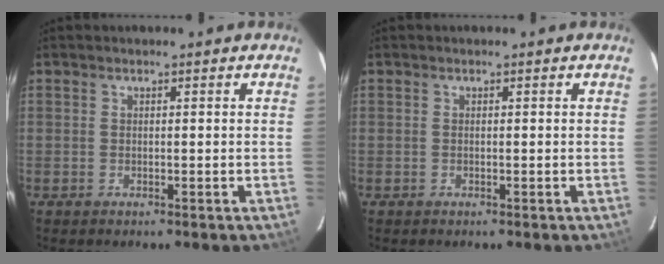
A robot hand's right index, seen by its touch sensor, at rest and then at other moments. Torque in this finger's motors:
{"motor_torque": [0.15, 0.10, -0.01, 0.01]}